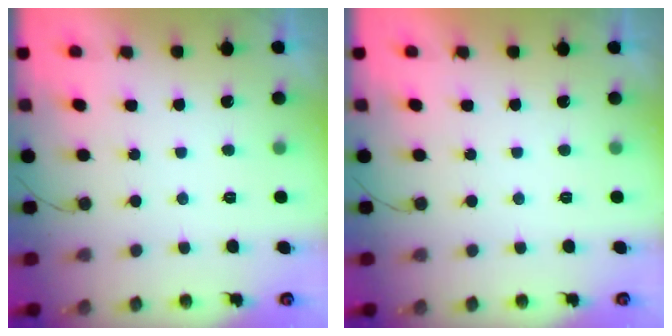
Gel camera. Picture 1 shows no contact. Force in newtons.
{"total": 1.7, "press": 1.7, "slide": 0.0}